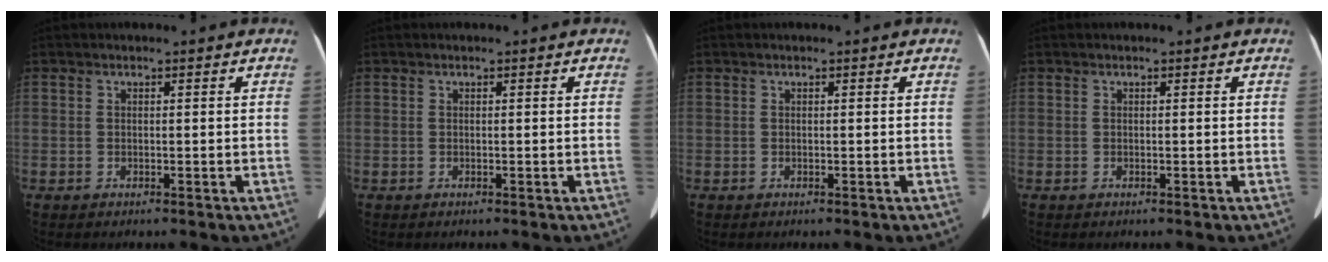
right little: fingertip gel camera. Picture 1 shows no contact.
{"total": 0.0}
{"total": 0.0}
{"total": 0.0}